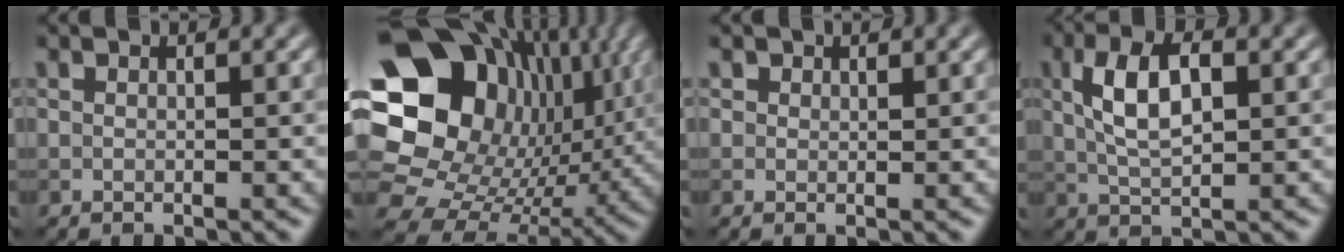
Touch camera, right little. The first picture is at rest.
{"total": 21.1, "force": [5.1, 17.7, 10.4], "torque": [-0.214, 0.012, 0.088]}
{"total": 0.9, "force": [0.6, 0.7, 0.2], "torque": [-0.002, -0.003, 0.002]}
{"total": 5.1, "force": [1.1, 2.1, 4.5], "torque": [-0.089, 0.007, 0.021]}